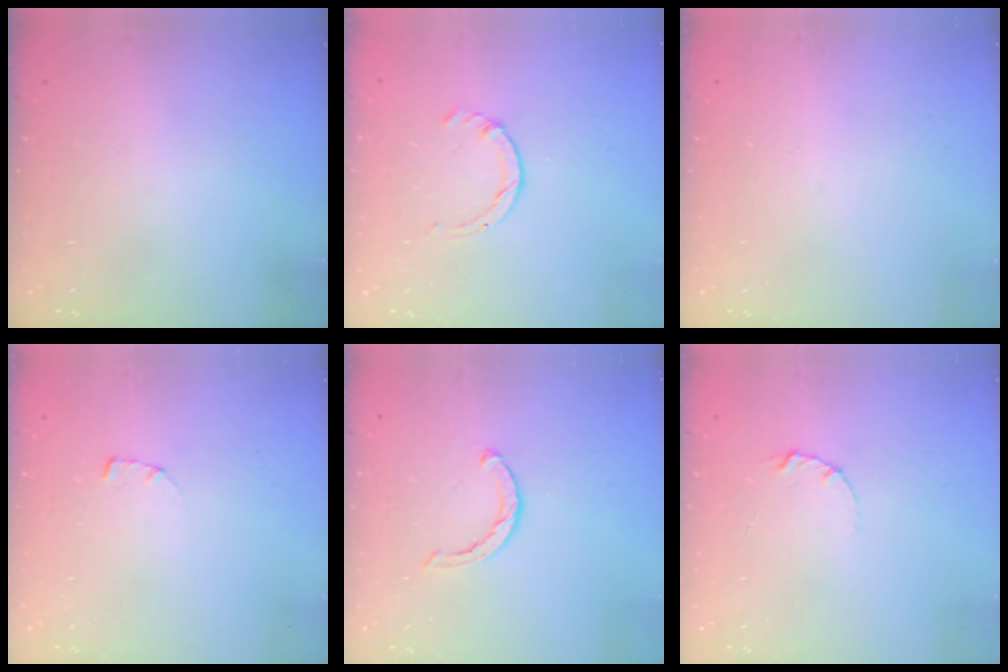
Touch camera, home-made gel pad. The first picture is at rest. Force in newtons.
{"total": 1.4, "press": 1.4, "slide": 0.2}
{"total": 0.0}
{"total": 1.7, "press": 1.7, "slide": 0.2}
{"total": 2.1, "press": 2.1, "slide": 0.3}
{"total": 2.1, "press": 2.1, "slide": 0.1}